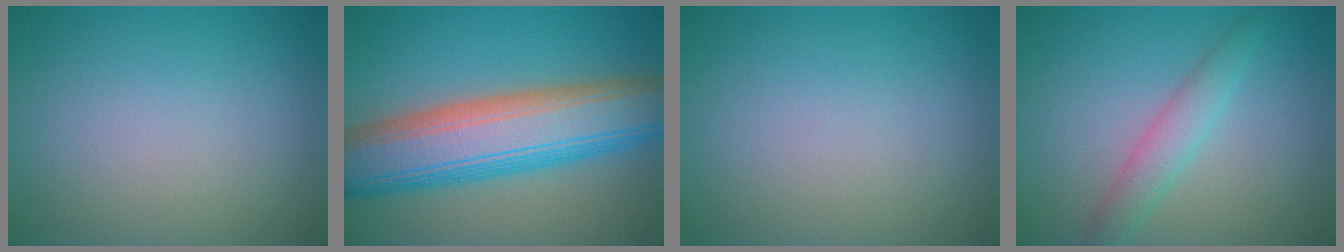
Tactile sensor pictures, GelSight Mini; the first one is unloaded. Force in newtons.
{"total": 11.4, "press": 11.3, "slide": 0.6}
{"total": 0.0}
{"total": 2.6, "press": 2.6, "slide": 0.0}